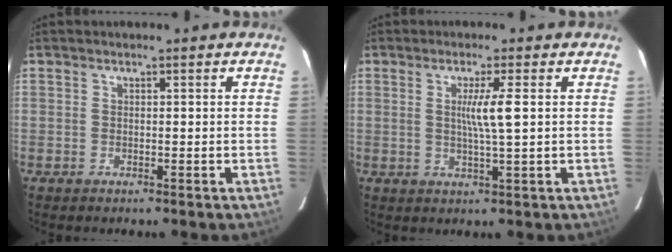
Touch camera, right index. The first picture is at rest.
{"total": 4.4, "force": [0.7, -0.7, 4.3], "torque": [-0.080, -0.007, 0.011]}